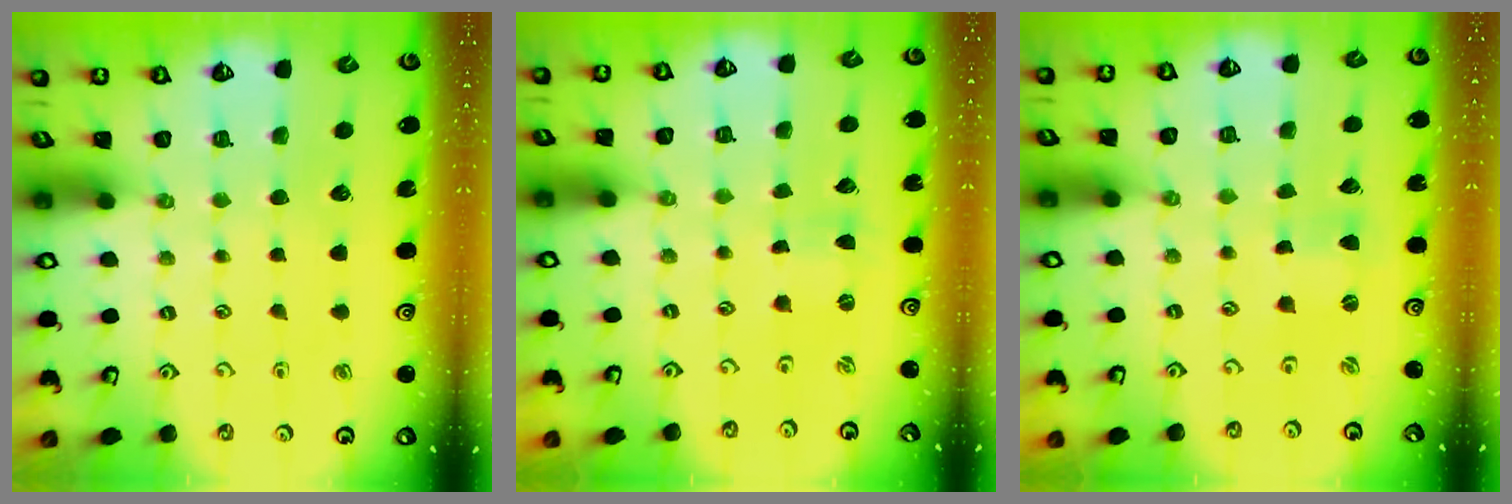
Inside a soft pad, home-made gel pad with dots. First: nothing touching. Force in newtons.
{"total": 0.0}
{"total": 0.0}